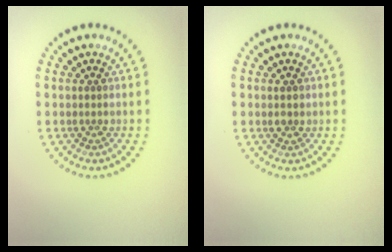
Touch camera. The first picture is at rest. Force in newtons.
{"total": 1.1, "press": 1.0, "slide": 0.3}